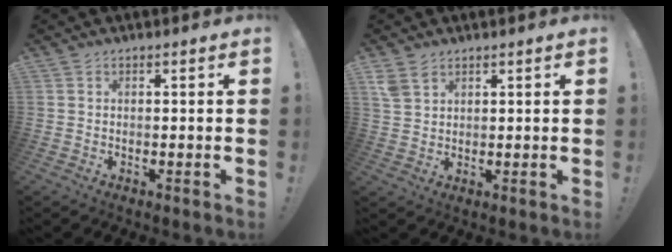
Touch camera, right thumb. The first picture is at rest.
{"total": 4.5, "force": [3.2, 2.6, 1.9], "torque": [-0.033, -0.013, 0.062]}